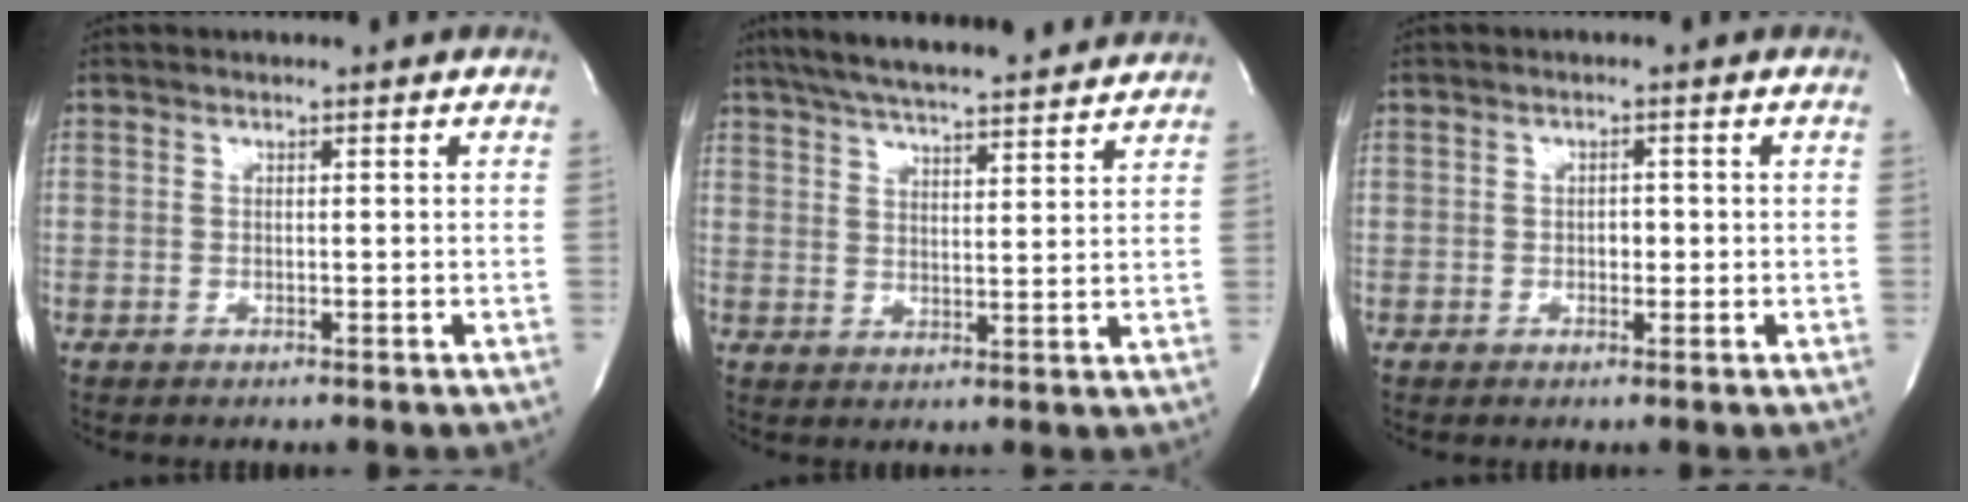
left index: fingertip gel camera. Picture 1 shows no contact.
{"total": 17.8, "force": [15.8, 1.9, 8.0], "torque": [-0.140, 0.030, 0.225]}
{"total": 1.4, "force": [-0.6, 0.9, 0.9], "torque": [-0.013, -0.001, -0.009]}